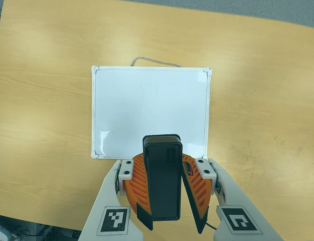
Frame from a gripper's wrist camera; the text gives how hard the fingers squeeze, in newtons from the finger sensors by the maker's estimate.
{"total": 10.5, "left": 10.4, "right": 10.6}